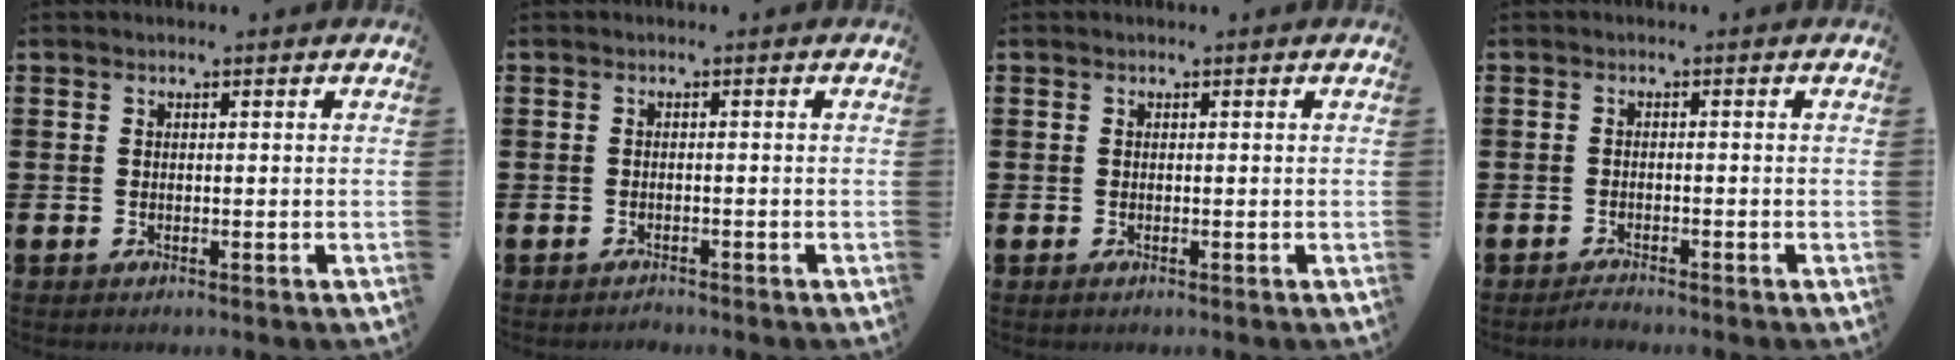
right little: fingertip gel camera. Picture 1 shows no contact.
{"total": 0.6, "force": [-0.6, 0.1, -0.1], "torque": [-0.002, 0.000, -0.013]}
{"total": 0.0}
{"total": 1.1, "force": [-1.1, 0.1, 0.1], "torque": [-0.007, 0.000, -0.021]}